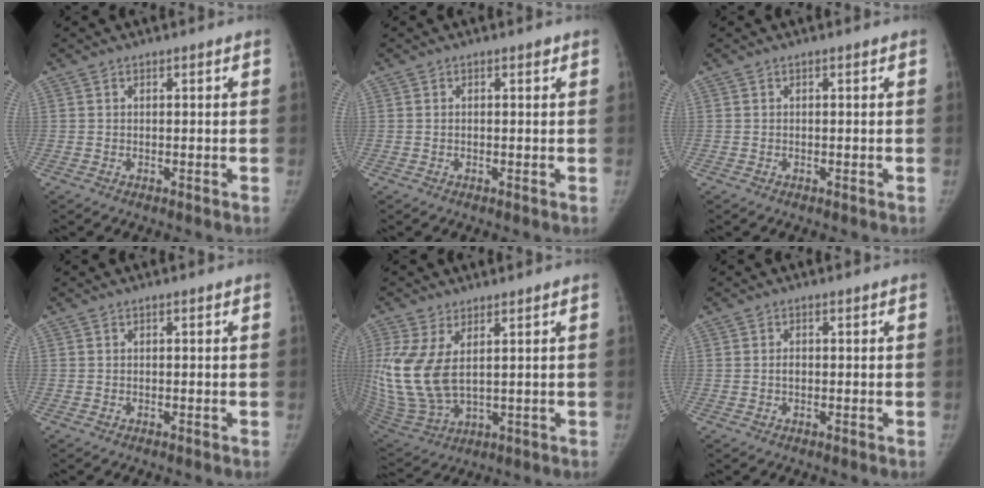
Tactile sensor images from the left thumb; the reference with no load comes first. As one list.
[{"total": 0.5, "force": [0.1, 0.2, 0.4], "torque": [-0.001, 0.001, 0.001]}, {"total": 0.0}, {"total": 0.0}, {"total": 13.8, "force": [3.0, 7.2, 11.4], "torque": [-0.255, -0.022, 0.081]}, {"total": 1.0, "force": [-0.2, 0.7, 0.7], "torque": [-0.009, 0.001, -0.003]}]